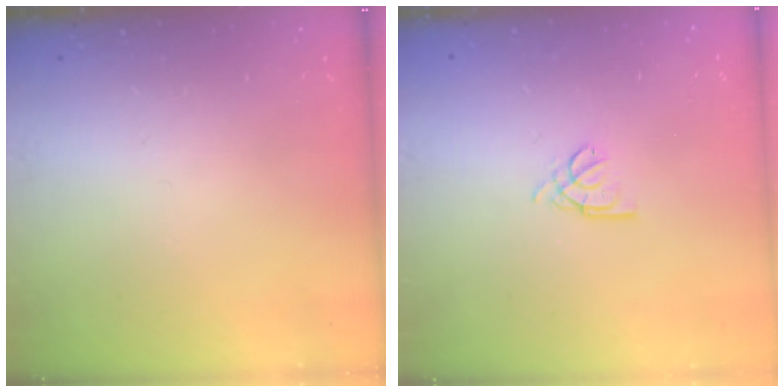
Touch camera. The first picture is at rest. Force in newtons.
{"total": 2.5, "press": 2.5, "slide": 0.5}